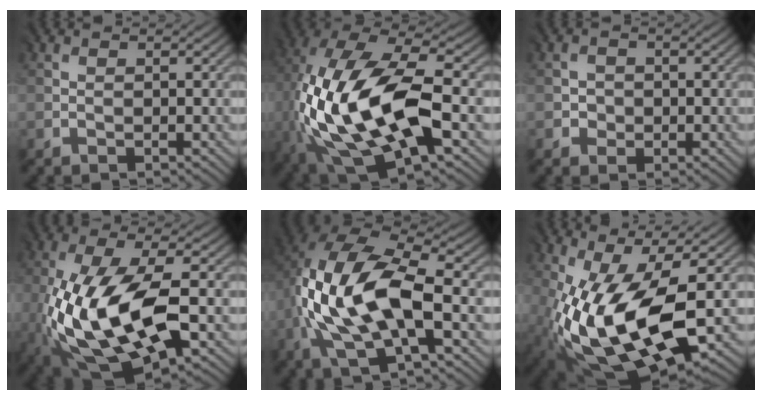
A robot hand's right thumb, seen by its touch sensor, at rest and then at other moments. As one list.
[{"total": 18.8, "force": [-2.9, 8.3, 16.6], "torque": [-0.342, -0.052, -0.027]}, {"total": 1.5, "force": [-0.5, 1.4, -0.2], "torque": [0.008, -0.002, -0.013]}, {"total": 15.7, "force": [-4.1, 6.8, 13.5], "torque": [-0.296, -0.015, -0.070]}, {"total": 13.5, "force": [-1.5, 6.0, 12.0], "torque": [-0.262, 0.002, -0.031]}, {"total": 16.2, "force": [-3.7, 6.5, 14.4], "torque": [-0.302, -0.030, -0.058]}]